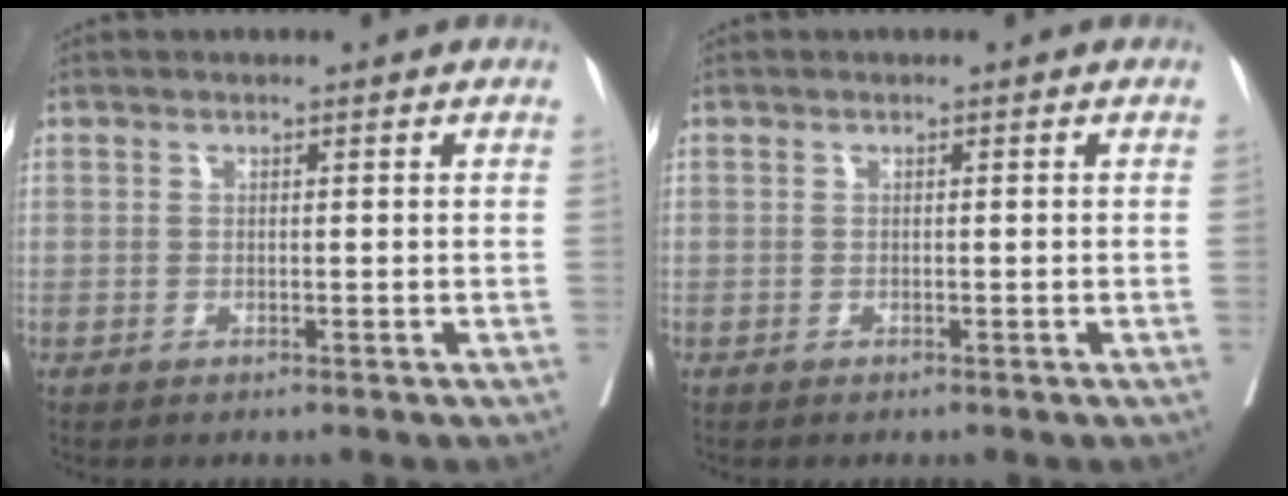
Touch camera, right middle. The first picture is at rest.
{"total": 0.0}